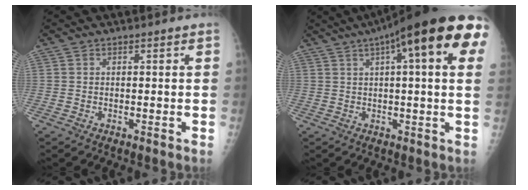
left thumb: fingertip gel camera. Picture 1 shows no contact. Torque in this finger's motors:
{"motor_torque": [2.15, 1.05, 2.06, -0.72, 0.17]}